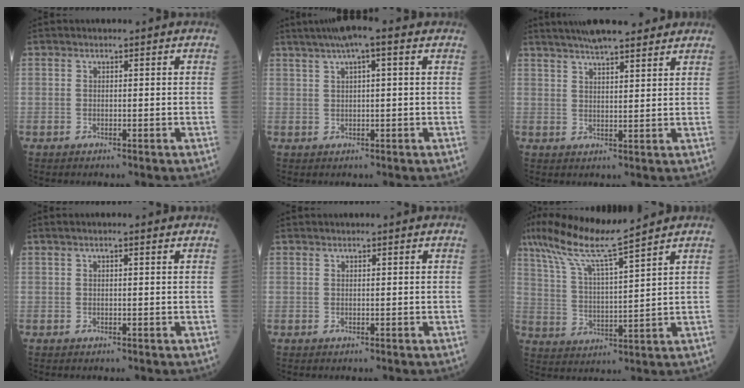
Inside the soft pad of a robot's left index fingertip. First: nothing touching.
{"total": 6.4, "force": [3.8, 0.4, 5.1], "torque": [-0.085, 0.029, 0.060]}
{"total": 11.3, "force": [9.5, 1.4, 5.8], "torque": [-0.088, 0.022, 0.139]}
{"total": 1.4, "force": [1.0, -0.1, 0.9], "torque": [-0.018, 0.017, 0.016]}
{"total": 0.0}
{"total": 11.0, "force": [9.0, -1.2, 6.2], "torque": [-0.120, 0.009, 0.168]}